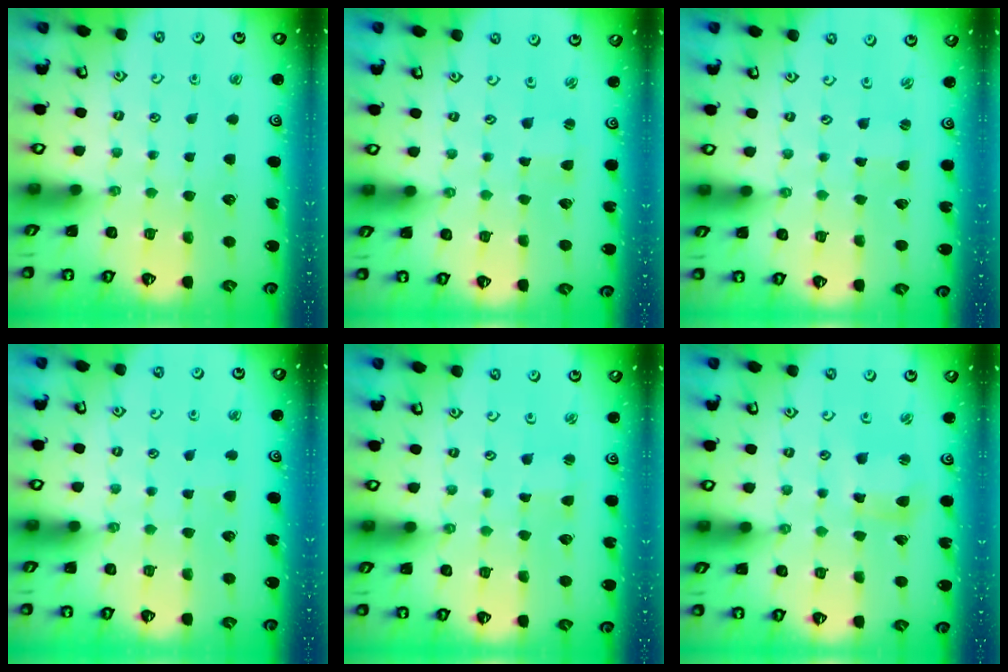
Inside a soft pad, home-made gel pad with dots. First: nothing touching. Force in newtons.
{"total": 1.8, "press": 1.8, "slide": 0.3}
{"total": 0.0}
{"total": 3.0, "press": 3.0, "slide": 0.3}
{"total": 1.6, "press": 1.6, "slide": 0.3}
{"total": 5.0, "press": 4.9, "slide": 0.7}